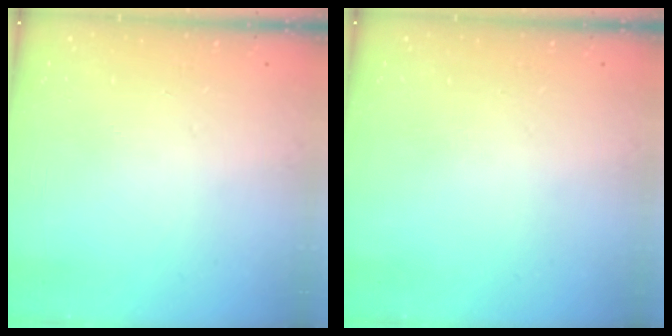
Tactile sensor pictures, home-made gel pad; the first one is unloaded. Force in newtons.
{"total": 0.0}